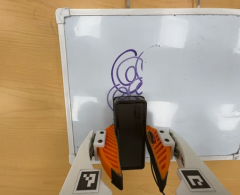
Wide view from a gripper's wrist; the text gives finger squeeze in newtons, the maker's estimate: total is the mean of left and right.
{"total": 6.9, "left": 6.0, "right": 7.8}